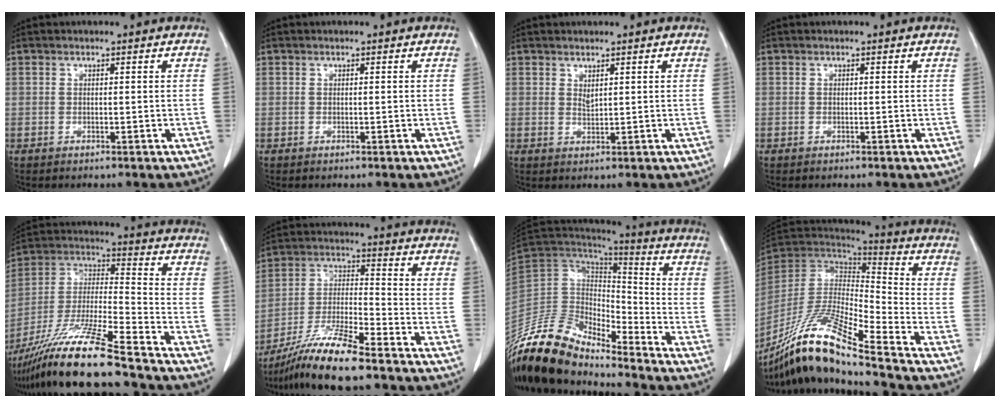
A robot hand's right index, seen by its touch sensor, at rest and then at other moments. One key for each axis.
{"total": 0.0}
{"total": 1.3, "fx": 0.8, "fy": 0.3, "fz": 0.9, "tx": -0.018, "ty": -0.005, "tz": 0.020}
{"total": 0.0}
{"total": 19.7, "fx": -15.6, "fy": 0.3, "fz": 12.0, "tx": -0.268, "ty": -0.037, "tz": -0.291}
{"total": 12.4, "fx": -9.6, "fy": 0.3, "fz": 7.8, "tx": -0.153, "ty": -0.019, "tz": -0.180}
{"total": 16.1, "fx": -14.1, "fy": 4.7, "fz": 6.1, "tx": -0.110, "ty": 0.037, "tz": -0.269}
{"total": 19.2, "fx": -14.5, "fy": 0.4, "fz": 12.6, "tx": -0.261, "ty": -0.024, "tz": -0.276}